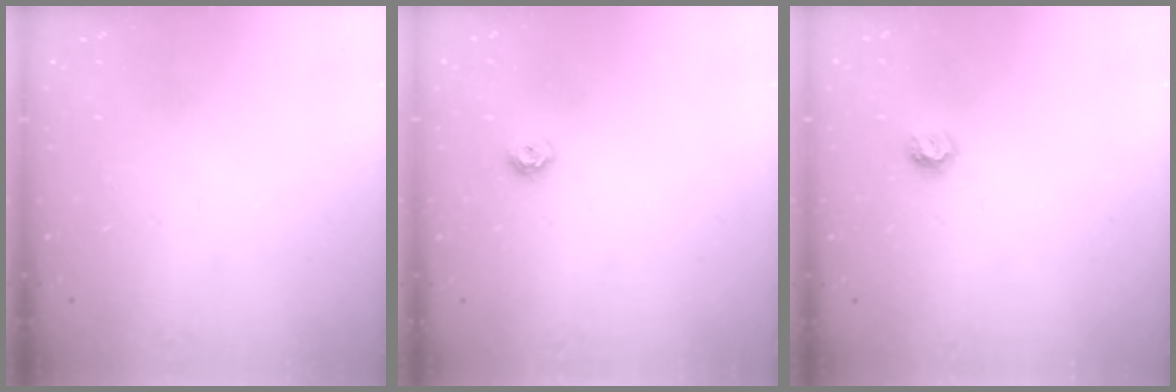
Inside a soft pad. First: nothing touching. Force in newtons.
{"total": 5.7, "press": 5.7, "slide": 0.7}
{"total": 4.7, "press": 4.7, "slide": 0.5}